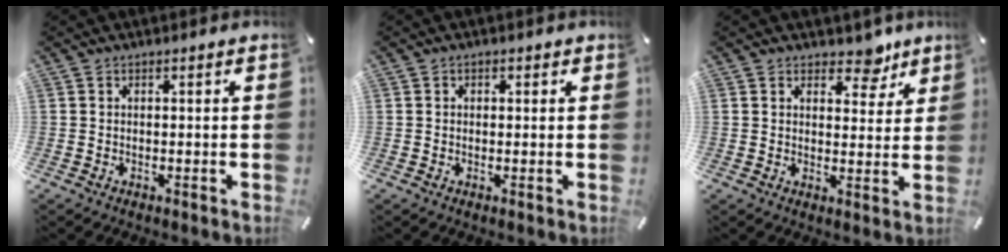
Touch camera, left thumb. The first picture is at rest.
{"total": 0.9, "force": [0.1, 0.9, 0.3], "torque": [-0.006, 0.006, 0.001]}
{"total": 7.1, "force": [5.2, 4.1, 2.8], "torque": [-0.016, -0.033, 0.084]}